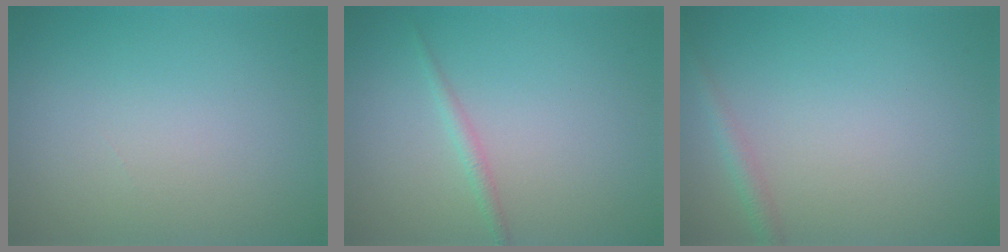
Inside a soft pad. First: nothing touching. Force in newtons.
{"total": 1.1, "press": 1.1, "slide": 0.0}
{"total": 1.3, "press": 1.3, "slide": 0.1}